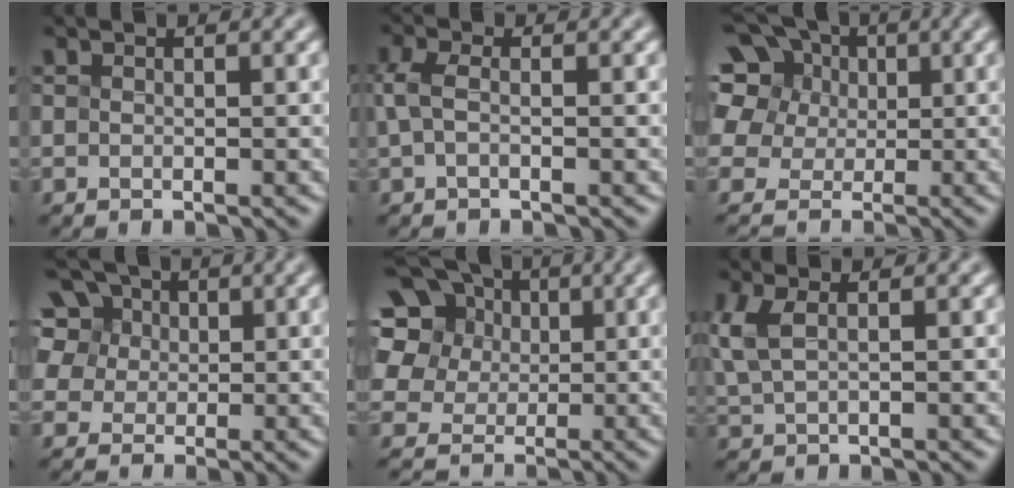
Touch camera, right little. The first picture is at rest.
{"total": 1.2, "force": [-0.2, 0.4, 1.1], "torque": [-0.034, 0.006, 0.003]}
{"total": 11.6, "force": [4.6, 9.1, 5.5], "torque": [-0.126, 0.052, 0.052]}
{"total": 9.5, "force": [4.3, 7.2, 4.6], "torque": [-0.086, 0.038, 0.059]}
{"total": 13.0, "force": [4.8, 10.5, 6.0], "torque": [-0.153, 0.058, 0.069]}
{"total": 2.0, "force": [0.6, 0.8, 1.8], "torque": [-0.052, 0.005, 0.028]}